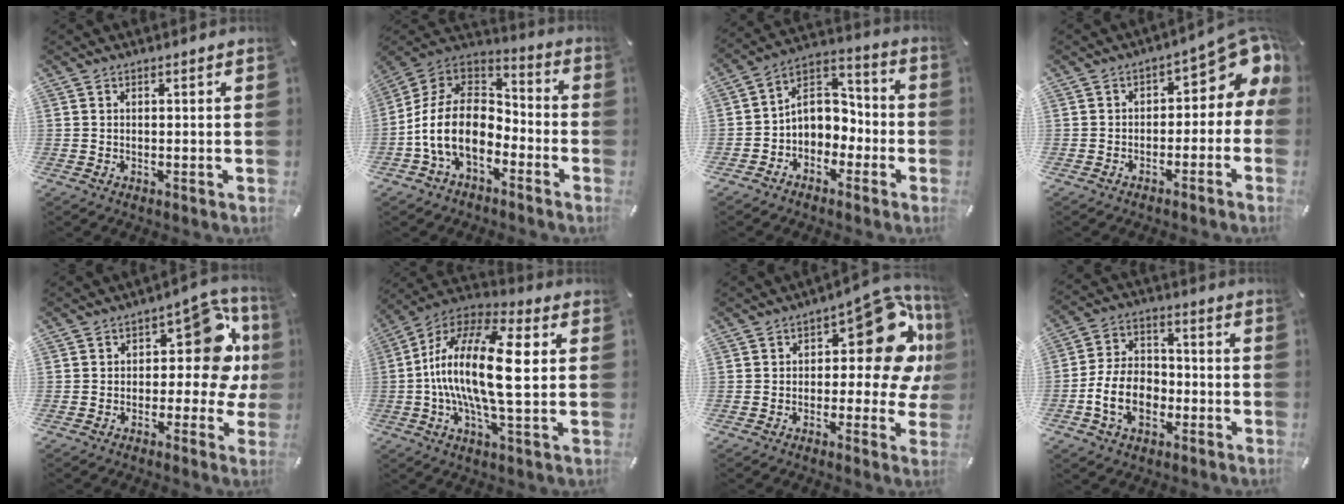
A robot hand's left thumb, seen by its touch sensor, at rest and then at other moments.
{"total": 15.1, "force": [-6.1, 9.9, 9.6], "torque": [-0.211, 0.026, -0.111]}
{"total": 8.1, "force": [-1.2, 7.4, 2.9], "torque": [-0.056, 0.011, -0.020]}
{"total": 9.2, "force": [3.0, 5.3, 6.9], "torque": [-0.075, -0.029, 0.049]}
{"total": 16.0, "force": [3.0, 9.1, 12.8], "torque": [-0.148, -0.019, 0.046]}
{"total": 20.9, "force": [0.8, 6.9, 19.7], "torque": [-0.414, -0.008, 0.003]}
{"total": 19.3, "force": [4.8, 10.1, 15.8], "torque": [-0.184, -0.032, 0.078]}
{"total": 11.7, "force": [-3.9, 8.5, 7.1], "torque": [-0.163, 0.018, -0.070]}